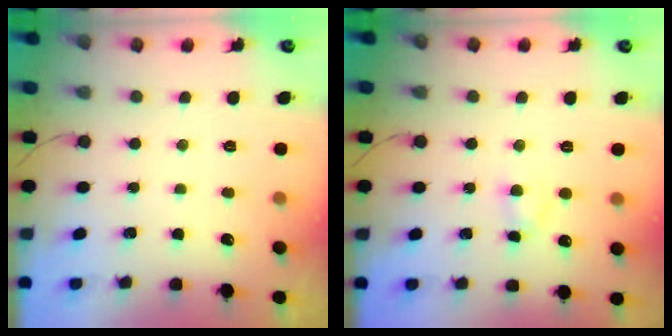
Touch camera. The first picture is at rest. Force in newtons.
{"total": 2.6, "press": 2.3, "slide": 1.2}